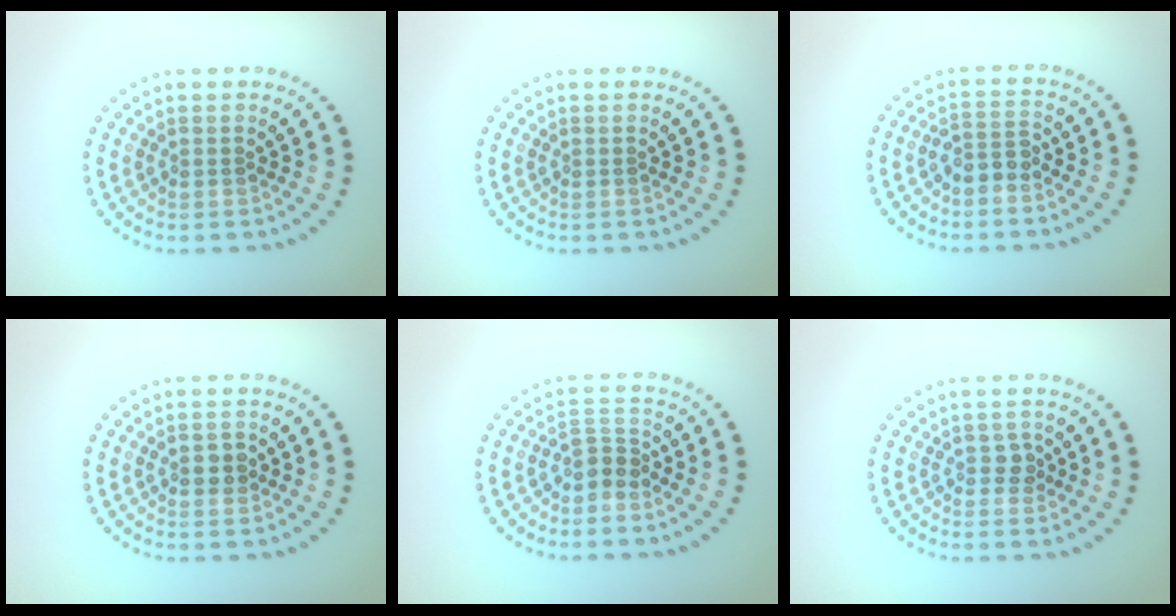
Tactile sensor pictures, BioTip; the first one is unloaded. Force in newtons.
{"total": 0.0}
{"total": 2.1, "press": 1.7, "slide": 1.2}
{"total": 1.5, "press": 1.5, "slide": 0.1}
{"total": 2.2, "press": 1.6, "slide": 1.5}
{"total": 1.1, "press": 1.0, "slide": 0.4}